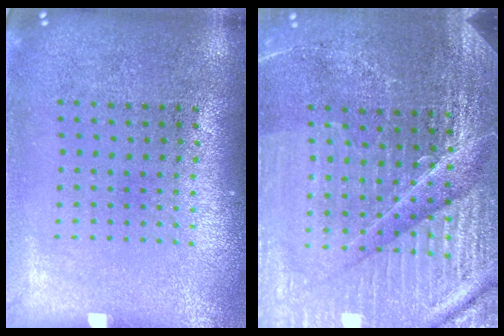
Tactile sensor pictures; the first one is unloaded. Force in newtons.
{"total": 5.4, "press": 5.0, "slide": 2.0}